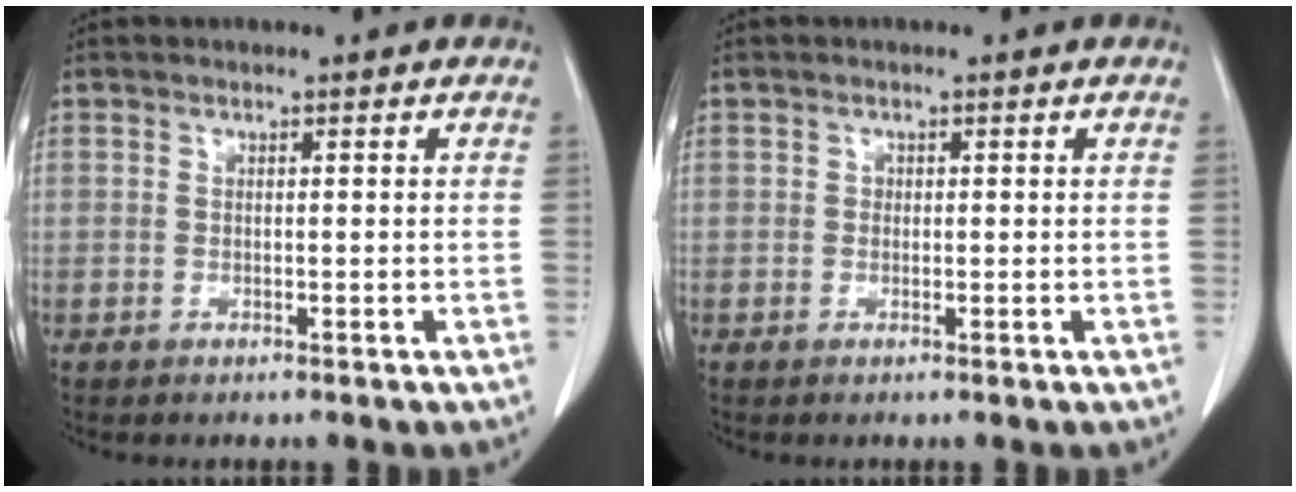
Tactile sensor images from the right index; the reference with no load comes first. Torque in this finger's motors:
{"motor_torque": [-0.01, 0.04, -0.01, 0.00]}